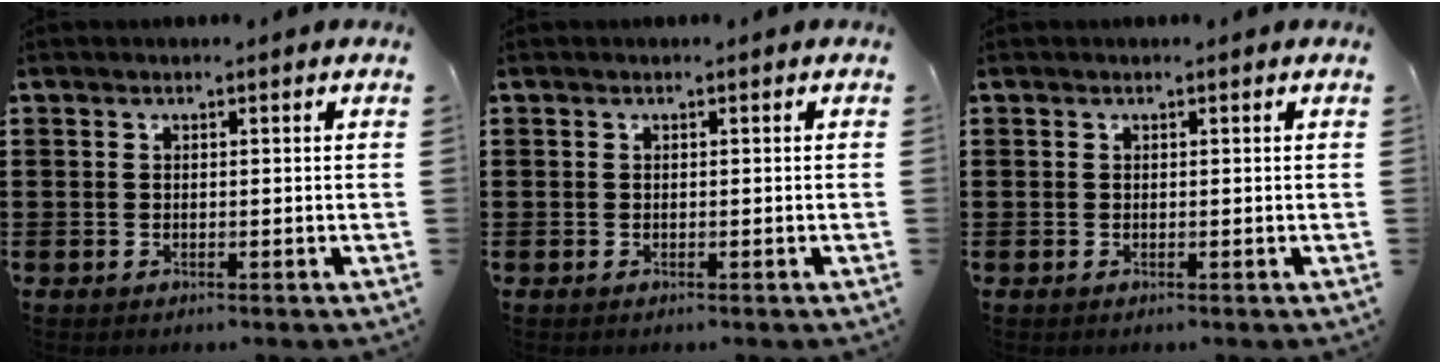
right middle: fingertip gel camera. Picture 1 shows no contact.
{"total": 0.0}
{"total": 0.0}